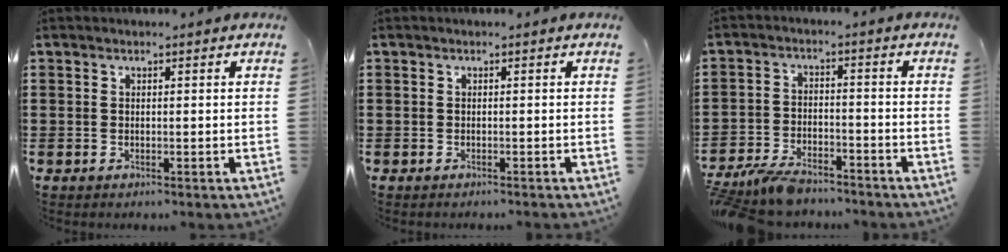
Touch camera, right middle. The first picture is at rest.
{"total": 0.6, "force": [-0.6, 0.2, -0.1], "torque": [0.001, 0.002, -0.012]}
{"total": 5.9, "force": [-5.4, 1.5, 1.9], "torque": [-0.056, 0.000, -0.110]}